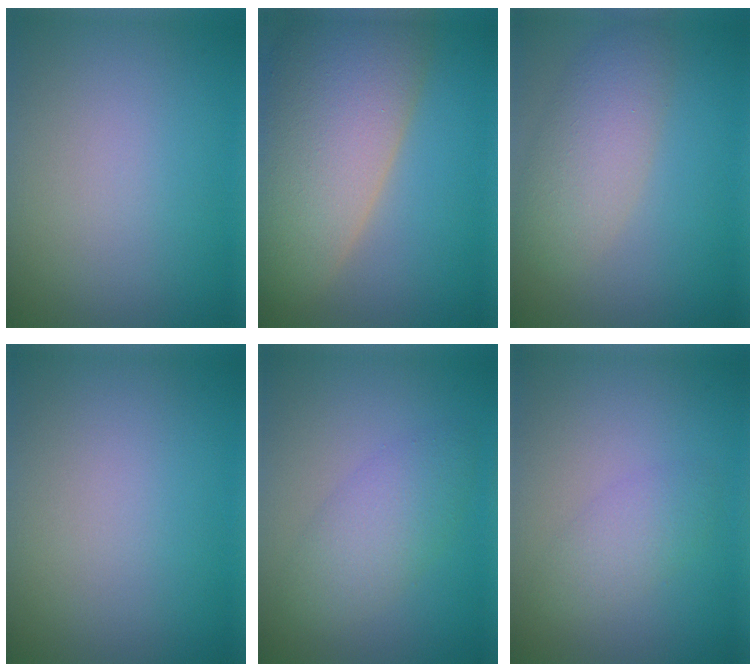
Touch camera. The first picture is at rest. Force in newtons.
{"total": 13.8, "press": 13.7, "slide": 1.2}
{"total": 4.4, "press": 4.4, "slide": 0.2}
{"total": 0.0}
{"total": 3.8, "press": 3.8, "slide": 0.1}
{"total": 2.3, "press": 2.3, "slide": 0.0}